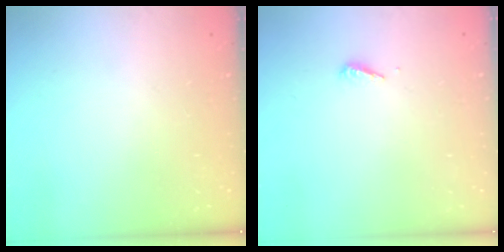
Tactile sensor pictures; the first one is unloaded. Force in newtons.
{"total": 2.8, "press": 2.8, "slide": 0.2}